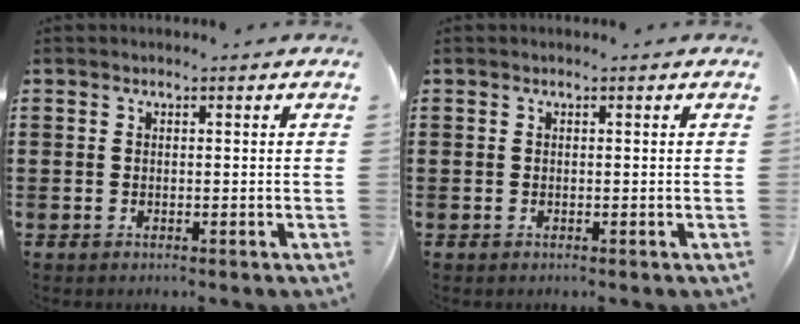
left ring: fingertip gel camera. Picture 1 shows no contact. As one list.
[{"total": 0.0}]